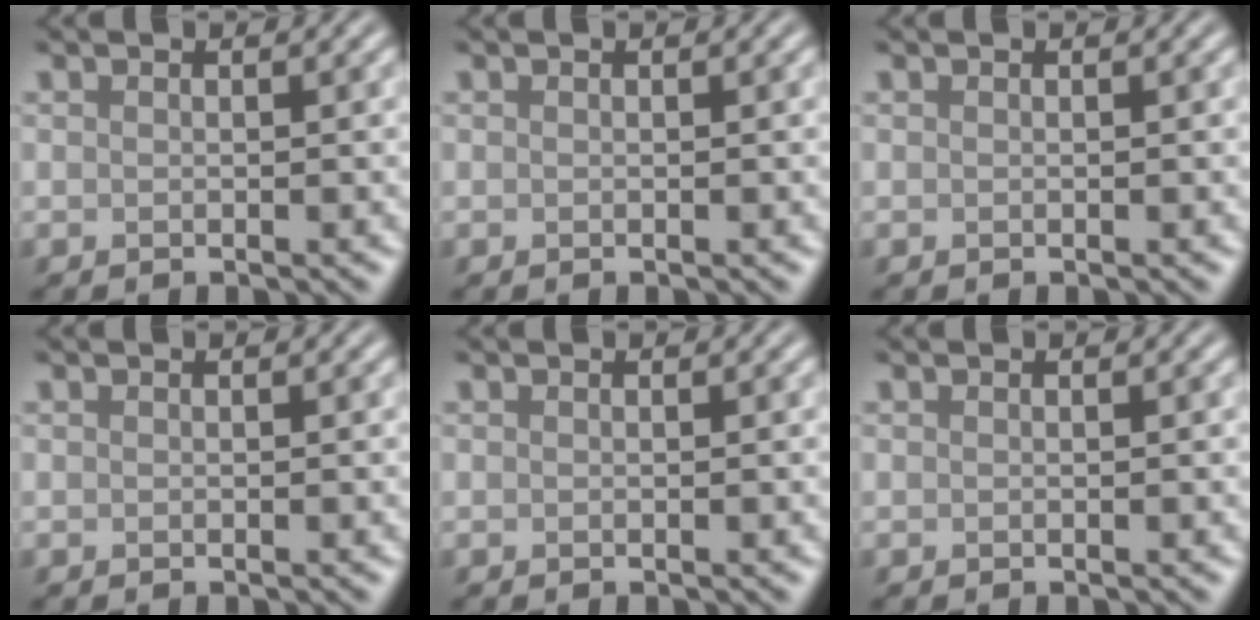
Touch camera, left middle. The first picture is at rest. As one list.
[{"total": 0.0}, {"total": 0.0}, {"total": 0.0}, {"total": 0.0}, {"total": 0.0}]